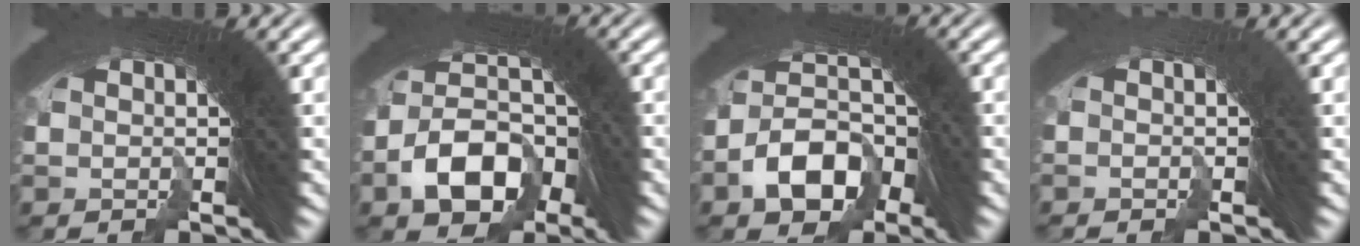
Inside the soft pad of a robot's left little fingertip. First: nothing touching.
{"total": 8.2, "force": [-3.2, 5.9, 4.7], "torque": [-0.078, -0.015, -0.061]}
{"total": 7.3, "force": [-3.2, 5.3, 3.8], "torque": [-0.069, -0.014, -0.061]}
{"total": 2.8, "force": [-1.7, -1.3, -1.8], "torque": [0.026, -0.010, -0.024]}